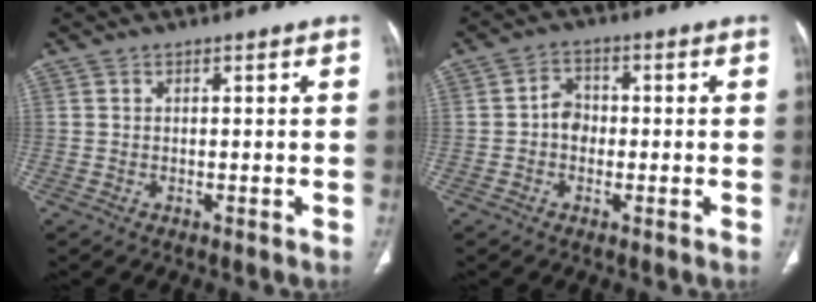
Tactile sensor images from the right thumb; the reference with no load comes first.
{"total": 3.9, "force": [-0.6, 3.2, 2.1], "torque": [-0.017, 0.017, -0.019]}